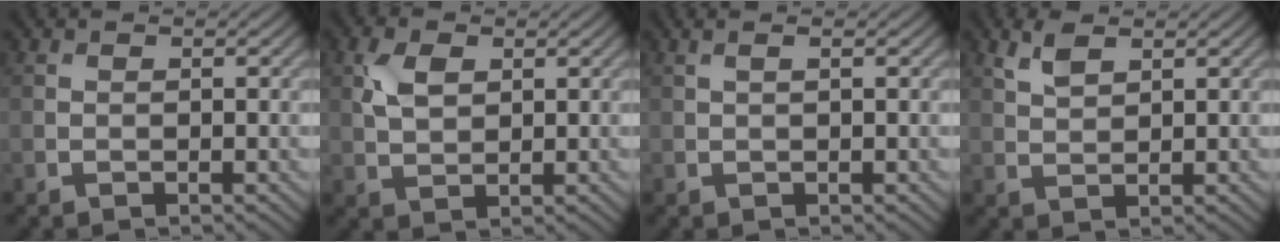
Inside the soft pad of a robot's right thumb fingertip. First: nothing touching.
{"total": 3.8, "force": [1.4, 2.3, 2.7], "torque": [-0.064, 0.005, 0.026]}
{"total": 0.9, "force": [0.5, 0.1, 0.8], "torque": [-0.017, 0.003, 0.009]}
{"total": 2.8, "force": [1.8, 1.2, 1.8], "torque": [-0.048, 0.003, 0.041]}